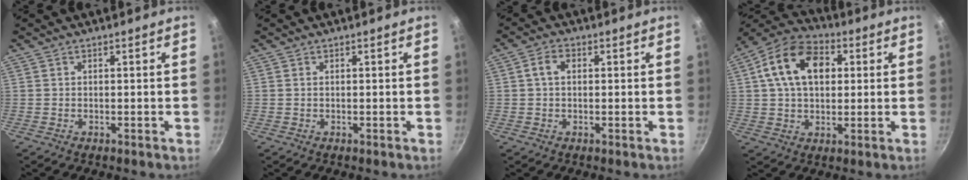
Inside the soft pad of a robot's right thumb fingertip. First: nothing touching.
{"total": 0.0}
{"total": 3.2, "force": [0.5, 2.2, 2.3], "torque": [-0.042, 0.008, 0.004]}
{"total": 14.8, "force": [3.5, 10.0, 10.3], "torque": [-0.154, 0.016, 0.043]}